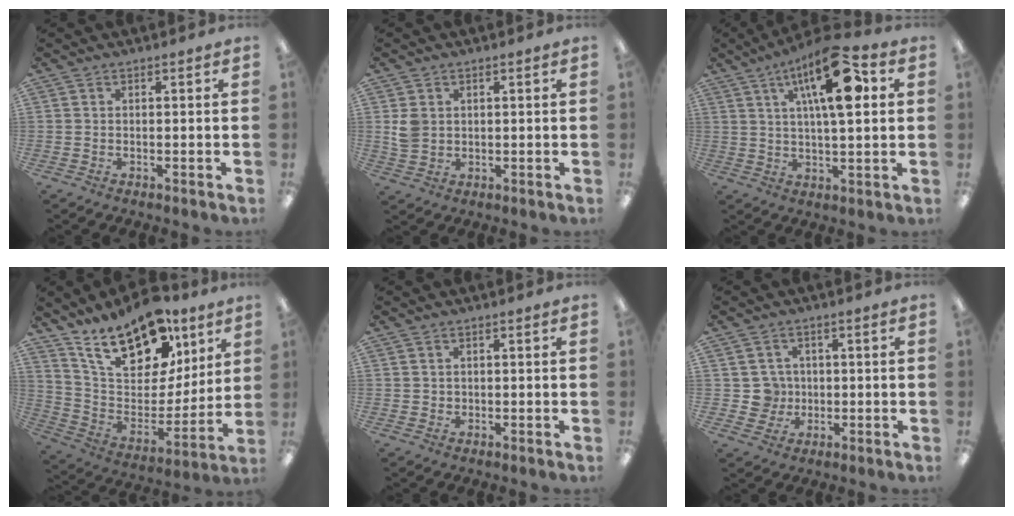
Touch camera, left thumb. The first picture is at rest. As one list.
[{"total": 4.1, "force": [0.8, 3.5, 2.0], "torque": [-0.035, 0.003, 0.015]}, {"total": 17.2, "force": [7.0, 5.9, 14.6], "torque": [-0.238, -0.016, 0.106]}, {"total": 20.5, "force": [14.5, 9.9, 10.6], "torque": [-0.193, -0.085, 0.262]}, {"total": 1.2, "force": [0.2, 1.1, 0.3], "torque": [-0.007, 0.006, 0.001]}, {"total": 5.3, "force": [0.1, 5.3, 0.7], "torque": [-0.012, 0.006, 0.005]}]